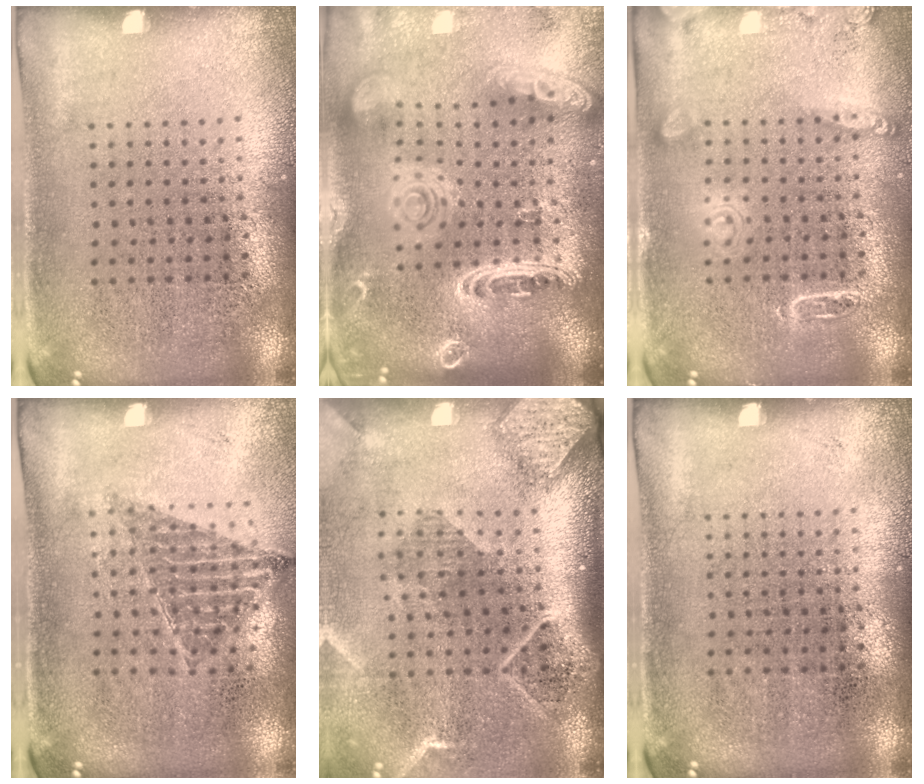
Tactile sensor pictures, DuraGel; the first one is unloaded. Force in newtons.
{"total": 2.8, "press": 2.4, "slide": 1.4}
{"total": 2.3, "press": 2.2, "slide": 0.3}
{"total": 0.9, "press": 0.9, "slide": 0.0}
{"total": 2.7, "press": 2.1, "slide": 1.7}
{"total": 0.0}